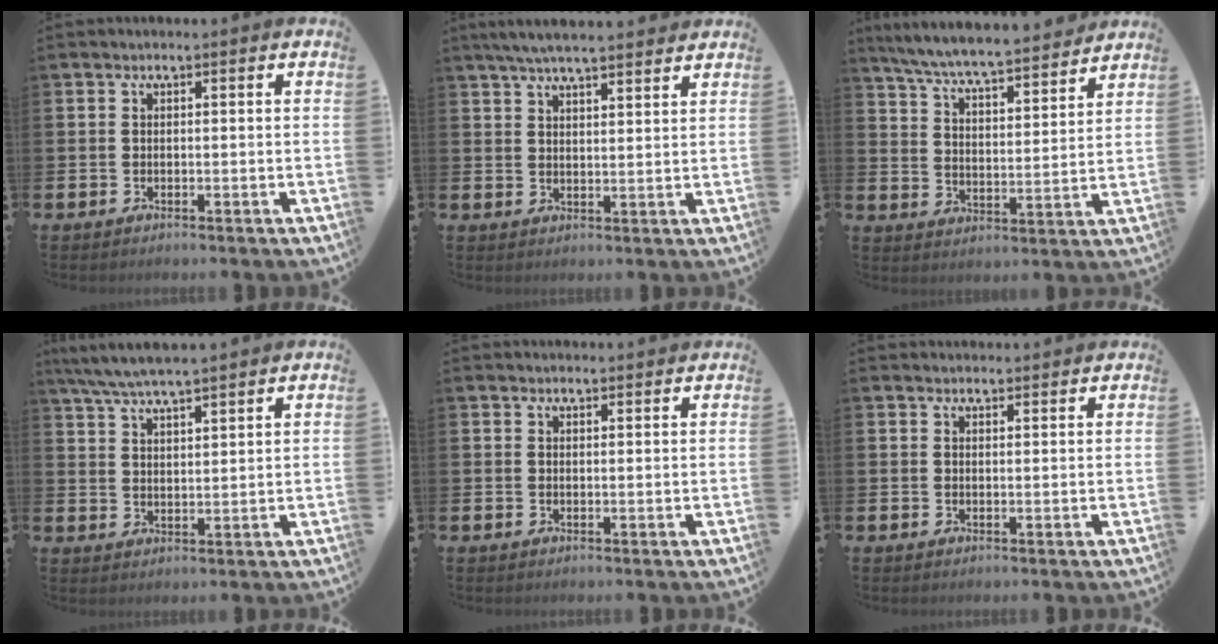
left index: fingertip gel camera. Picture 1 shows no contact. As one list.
[{"total": 5.3, "force": [5.0, 0.4, 1.7], "torque": [-0.040, -0.016, 0.090]}, {"total": 7.0, "force": [6.7, 0.2, 2.0], "torque": [-0.067, -0.053, 0.115]}, {"total": 5.9, "force": [5.6, 0.2, 1.8], "torque": [-0.056, -0.023, 0.101]}, {"total": 1.4, "force": [1.4, 0.1, -0.1], "torque": [0.007, -0.007, 0.024]}, {"total": 1.7, "force": [1.7, 0.3, -0.1], "torque": [0.006, -0.008, 0.030]}]